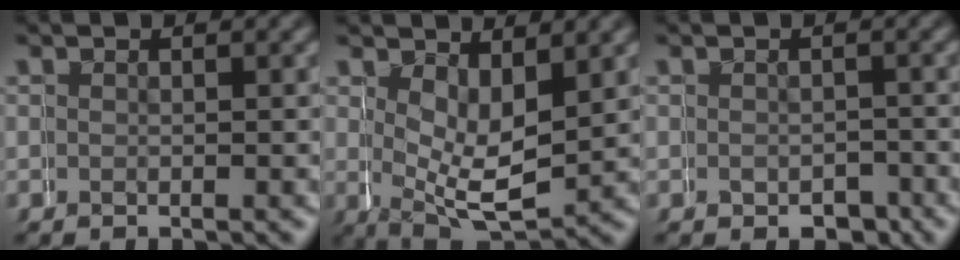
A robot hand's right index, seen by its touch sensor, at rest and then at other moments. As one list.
[{"total": 6.0, "force": [1.6, 3.4, 4.7], "torque": [-0.077, -0.024, 0.035]}, {"total": 2.0, "force": [-1.4, 1.4, 0.2], "torque": [-0.002, -0.001, -0.026]}]